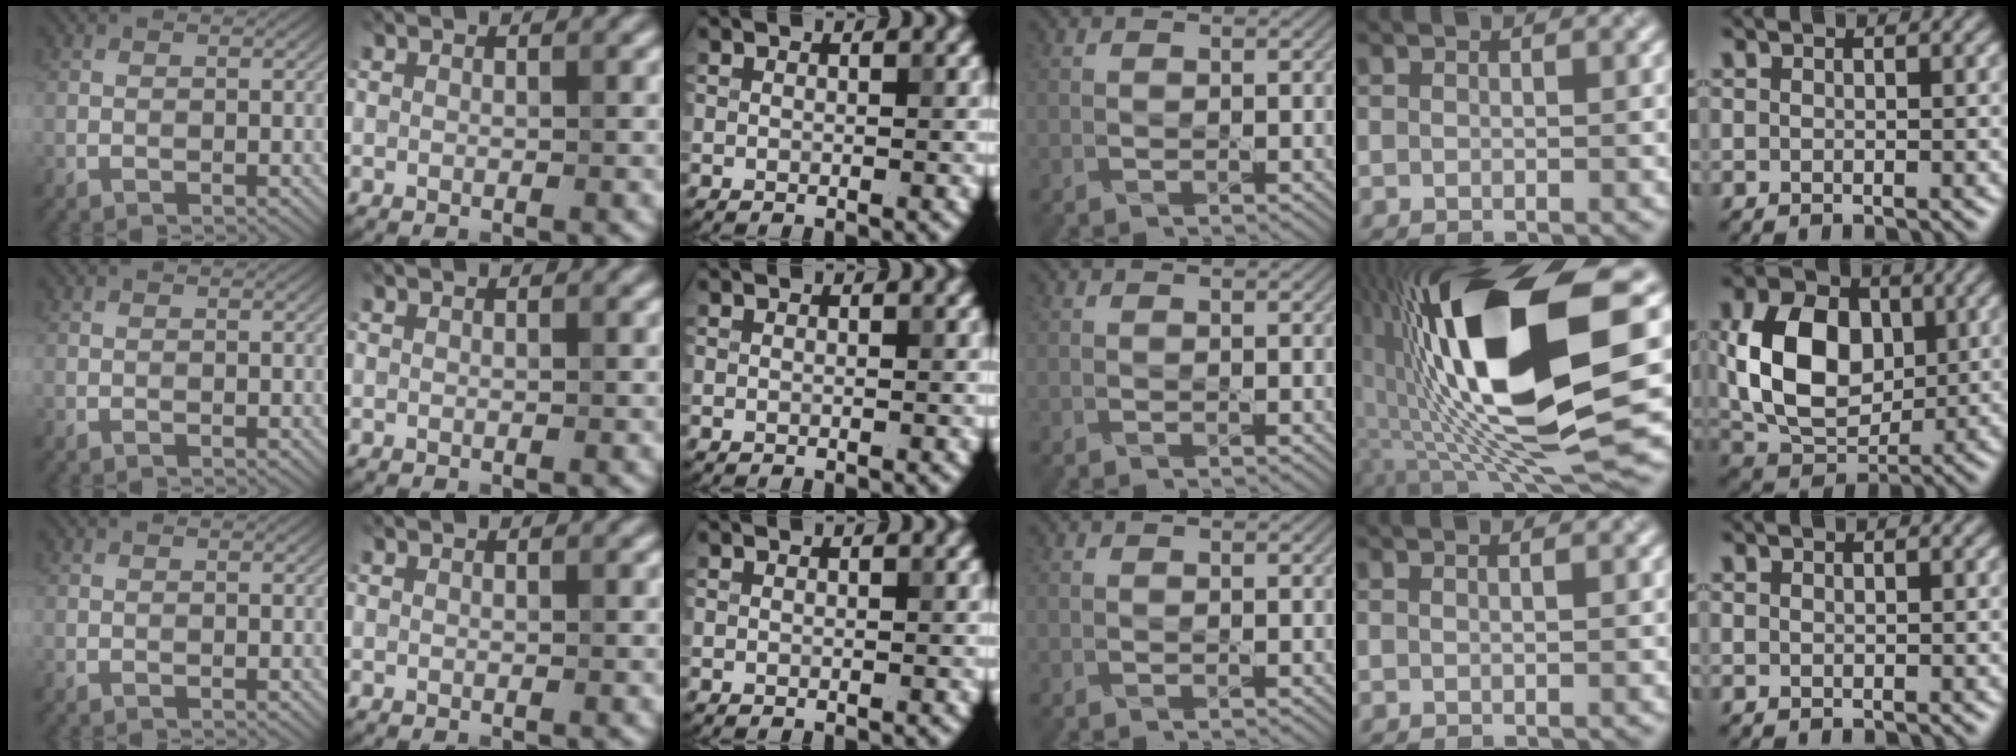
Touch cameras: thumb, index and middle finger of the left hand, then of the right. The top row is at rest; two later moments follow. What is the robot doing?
{"motion": "dispense", "object": "toothpaste"}